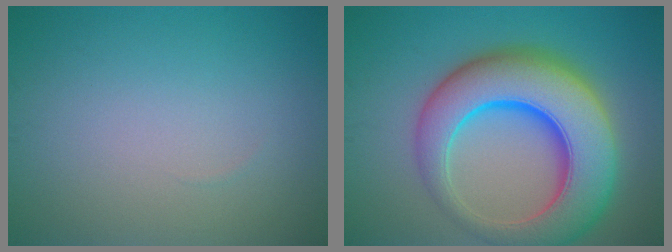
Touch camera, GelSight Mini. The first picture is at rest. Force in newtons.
{"total": 11.8, "press": 11.8, "slide": 0.5}